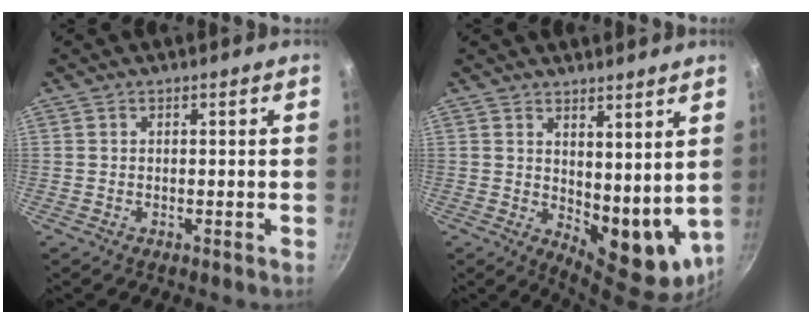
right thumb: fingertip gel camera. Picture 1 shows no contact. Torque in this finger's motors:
{"motor_torque": [-1.08, 1.48, 0.95, -0.18, 0.06]}